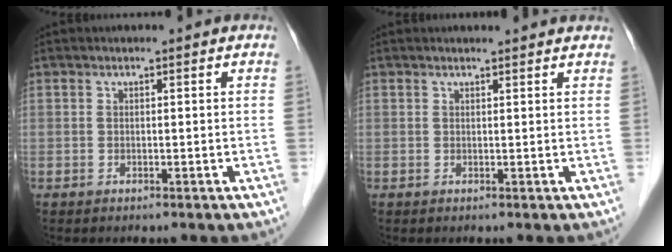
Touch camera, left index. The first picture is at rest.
{"total": 2.8, "force": [2.7, 0.3, 0.6], "torque": [-0.012, 0.005, 0.023]}